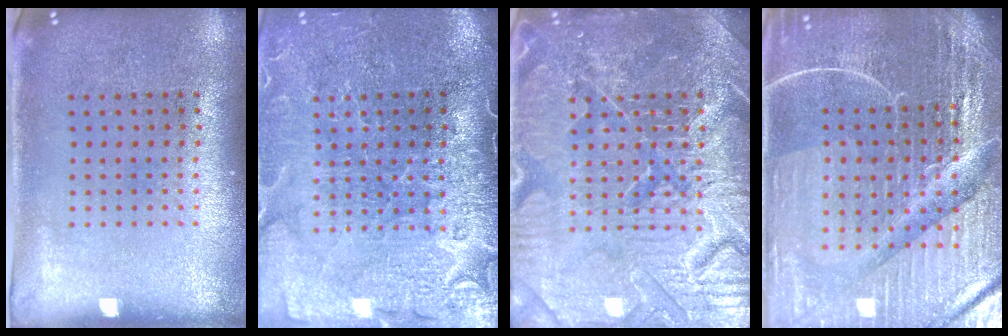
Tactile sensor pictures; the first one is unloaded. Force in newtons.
{"total": 3.9, "press": 3.6, "slide": 1.5}
{"total": 6.0, "press": 5.9, "slide": 0.7}
{"total": 6.4, "press": 5.7, "slide": 2.9}